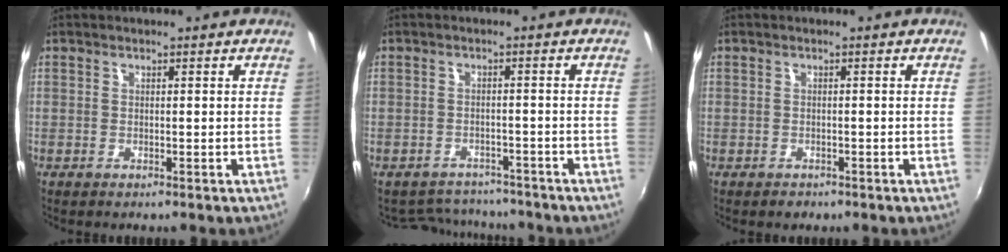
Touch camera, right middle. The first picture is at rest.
{"total": 8.2, "force": [-7.5, 2.9, 1.3], "torque": [-0.039, 0.008, -0.104]}
{"total": 0.9, "force": [-0.7, 0.6, 0.1], "torque": [-0.003, -0.001, -0.009]}